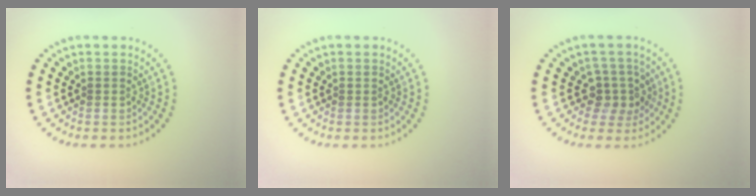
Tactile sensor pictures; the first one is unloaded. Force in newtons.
{"total": 0.0}
{"total": 2.7, "press": 2.1, "slide": 1.6}